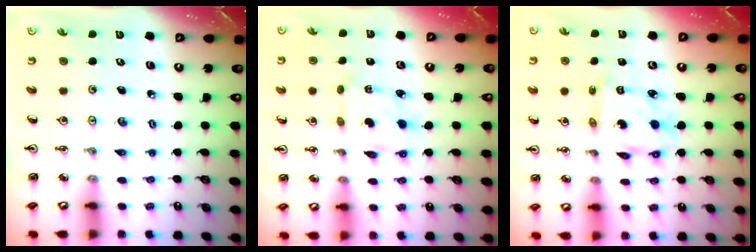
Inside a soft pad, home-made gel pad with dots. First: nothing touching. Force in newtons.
{"total": 2.1, "press": 2.0, "slide": 0.4}
{"total": 8.2, "press": 8.2, "slide": 0.6}